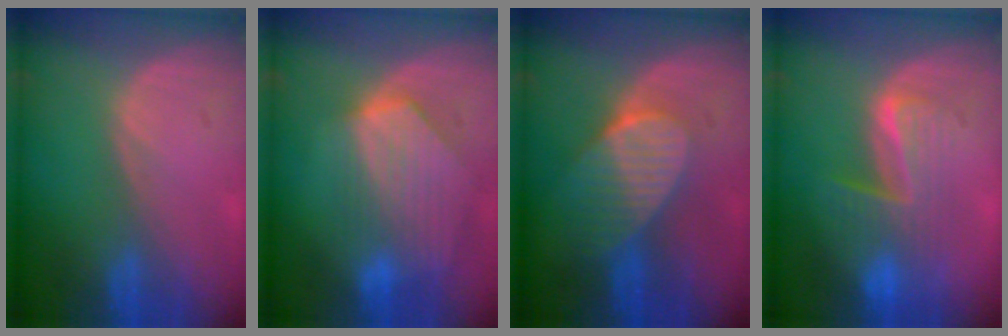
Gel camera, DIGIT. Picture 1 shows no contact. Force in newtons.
{"total": 9.1, "press": 8.0, "slide": 4.2}
{"total": 7.4, "press": 6.7, "slide": 3.1}
{"total": 6.5, "press": 6.4, "slide": 1.2}